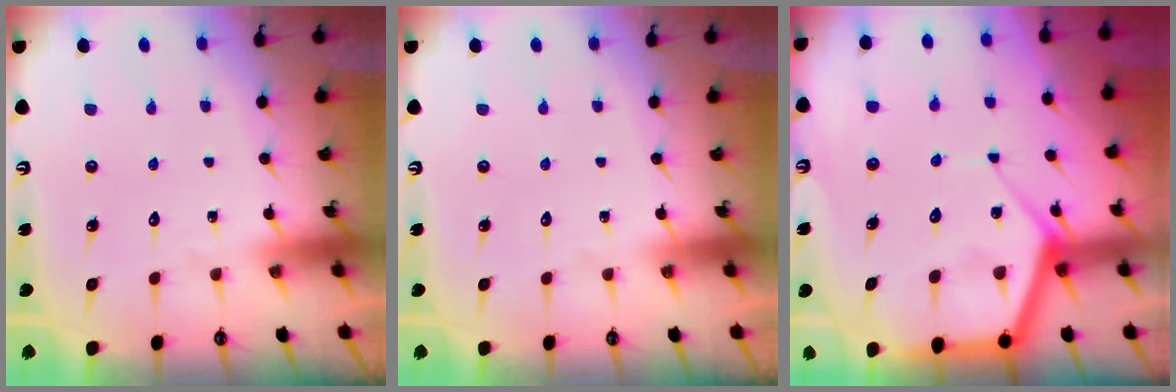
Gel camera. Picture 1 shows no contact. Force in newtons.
{"total": 0.0}
{"total": 10.3, "press": 10.3, "slide": 0.9}